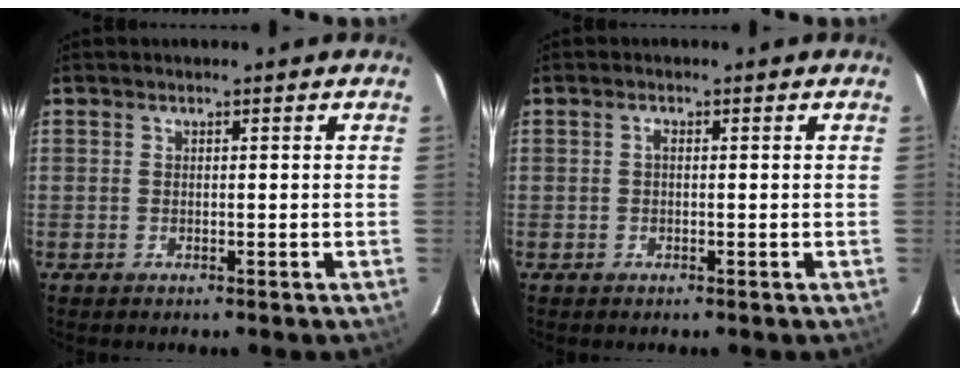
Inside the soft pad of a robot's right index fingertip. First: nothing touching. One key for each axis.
{"total": 0.7, "fx": 0.0, "fy": 0.4, "fz": 0.6, "tx": -0.011, "ty": 0.004, "tz": -0.002}